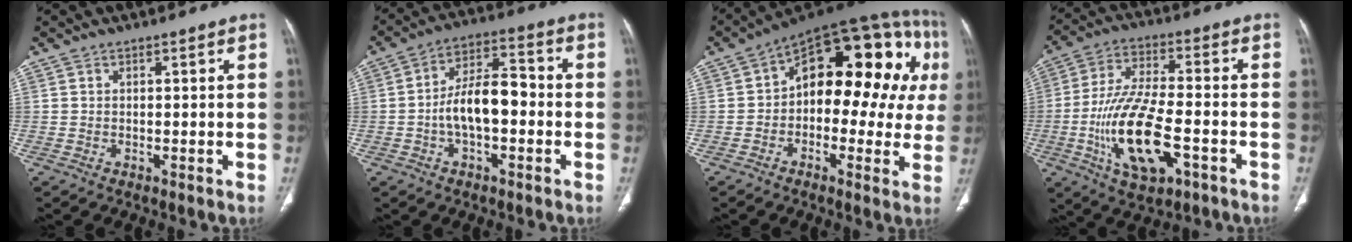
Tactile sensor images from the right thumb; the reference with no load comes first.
{"total": 10.7, "force": [-1.9, 5.3, 9.0], "torque": [-0.152, 0.040, -0.041]}
{"total": 24.0, "force": [3.1, 13.1, 19.9], "torque": [-0.217, 0.046, 0.031]}
{"total": 17.0, "force": [-5.3, 6.9, 14.6], "torque": [-0.287, 0.018, -0.087]}